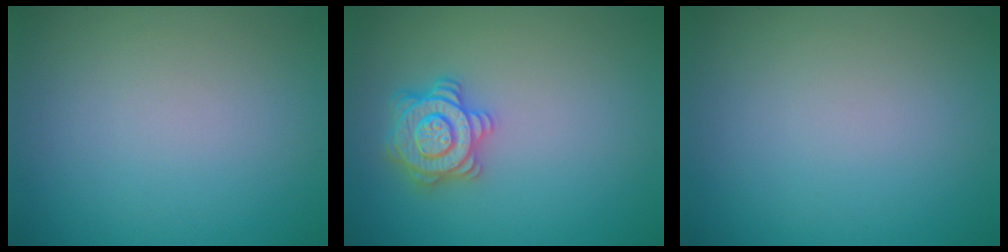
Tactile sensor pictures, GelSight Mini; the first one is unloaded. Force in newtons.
{"total": 3.6, "press": 3.5, "slide": 1.0}
{"total": 0.0}